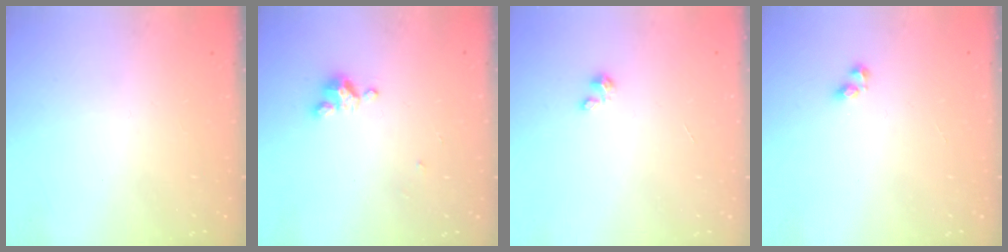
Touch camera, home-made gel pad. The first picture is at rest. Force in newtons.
{"total": 2.9, "press": 2.9, "slide": 0.3}
{"total": 0.8, "press": 0.7, "slide": 0.3}
{"total": 2.9, "press": 2.6, "slide": 1.3}